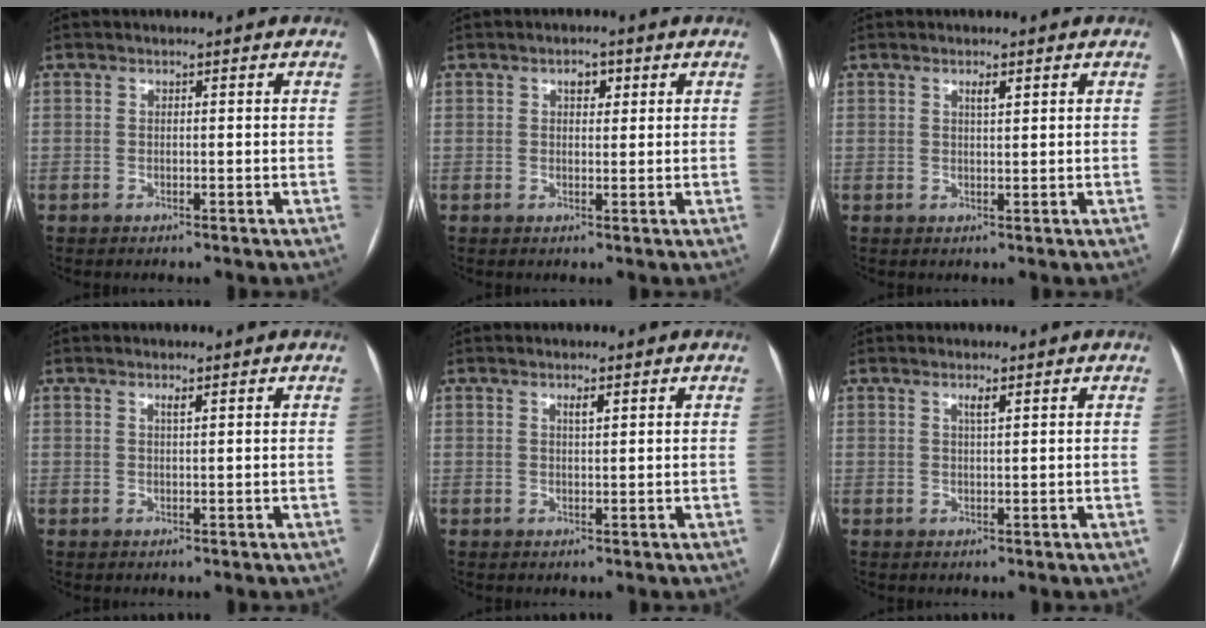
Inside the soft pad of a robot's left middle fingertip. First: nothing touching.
{"total": 2.2, "force": [1.0, 1.3, 1.5], "torque": [-0.023, 0.007, 0.014]}
{"total": 1.4, "force": [0.8, 0.2, 1.1], "torque": [-0.021, 0.000, 0.013]}
{"total": 0.8, "force": [0.5, 0.0, 0.7], "torque": [-0.013, 0.001, 0.009]}
{"total": 1.3, "force": [0.7, 0.2, 1.0], "torque": [-0.020, 0.000, 0.012]}
{"total": 1.3, "force": [0.7, 0.1, 1.1], "torque": [-0.022, 0.001, 0.013]}